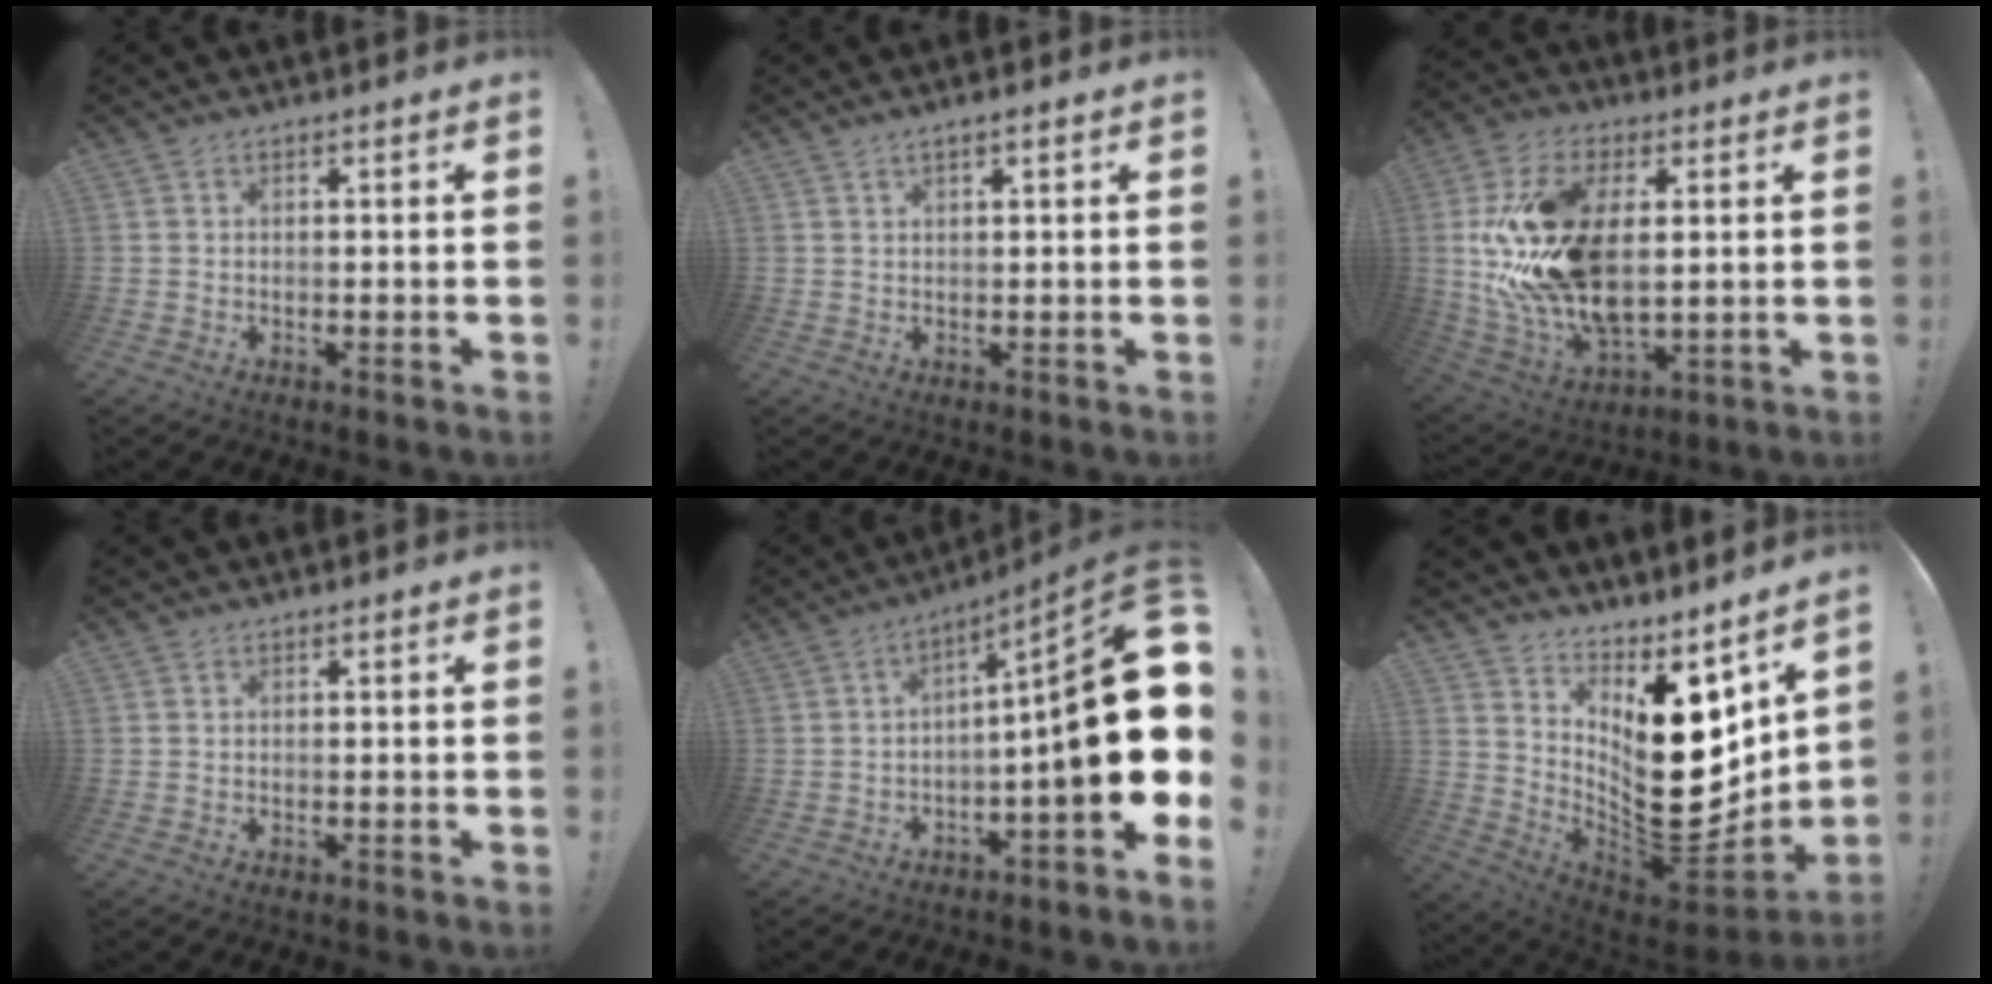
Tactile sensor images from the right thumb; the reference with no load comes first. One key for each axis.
{"total": 1.6, "fx": 1.0, "fy": 0.0, "fz": 1.2, "tx": -0.022, "ty": -0.001, "tz": 0.018}
{"total": 24.2, "fx": 2.9, "fy": 14.5, "fz": 19.2, "tx": -0.365, "ty": -0.009, "tz": 0.060}
{"total": 0.0}
{"total": 21.2, "fx": 0.6, "fy": 3.3, "fz": 20.9, "tx": -0.309, "ty": -0.010, "tz": 0.006}
{"total": 19.4, "fx": 2.6, "fy": 11.1, "fz": 15.7, "tx": -0.209, "ty": -0.057, "tz": 0.062}